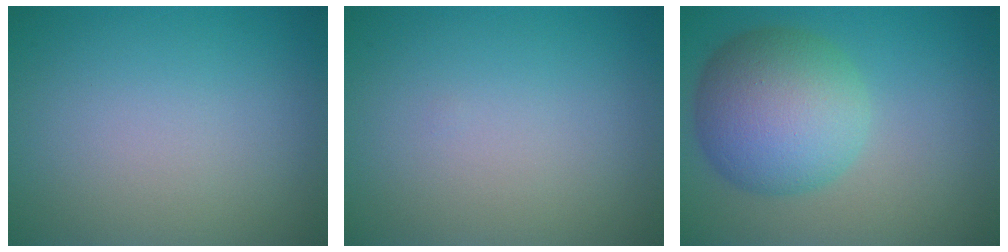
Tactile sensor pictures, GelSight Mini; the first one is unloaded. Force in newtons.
{"total": 0.0}
{"total": 8.4, "press": 8.4, "slide": 0.3}